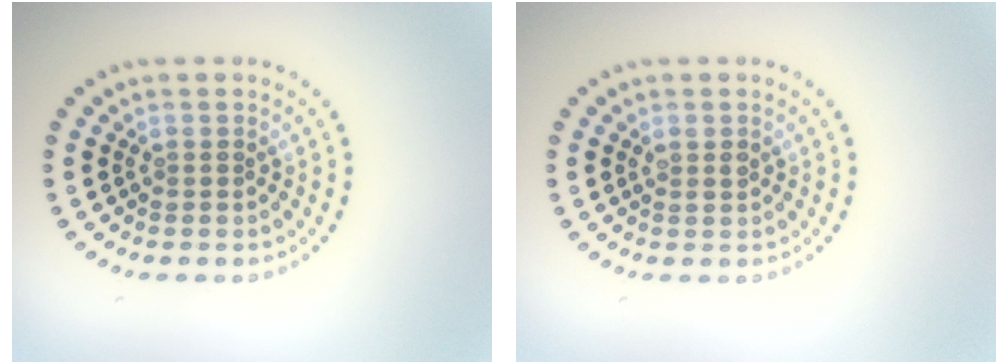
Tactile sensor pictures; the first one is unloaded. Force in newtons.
{"total": 0.9, "press": 0.8, "slide": 0.5}